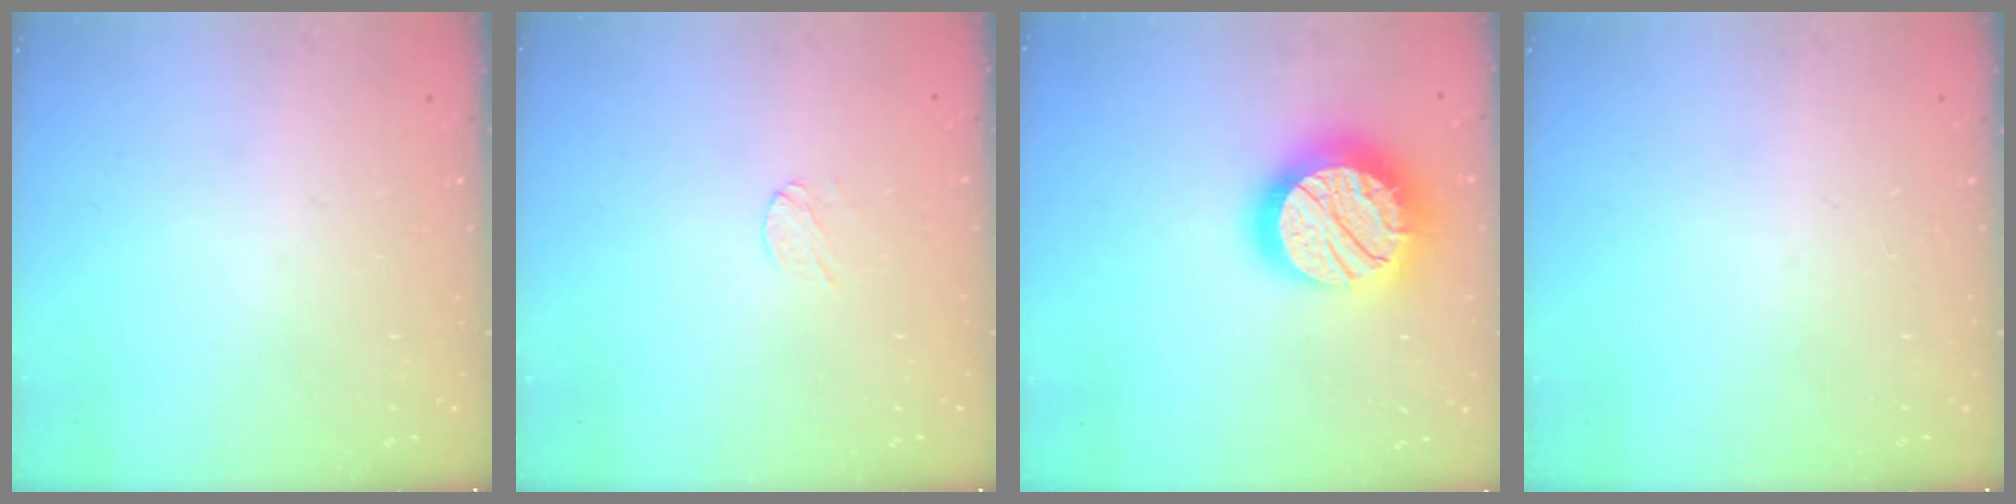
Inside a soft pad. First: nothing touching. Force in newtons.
{"total": 3.0, "press": 3.0, "slide": 0.2}
{"total": 24.1, "press": 24.0, "slide": 1.8}
{"total": 0.0}